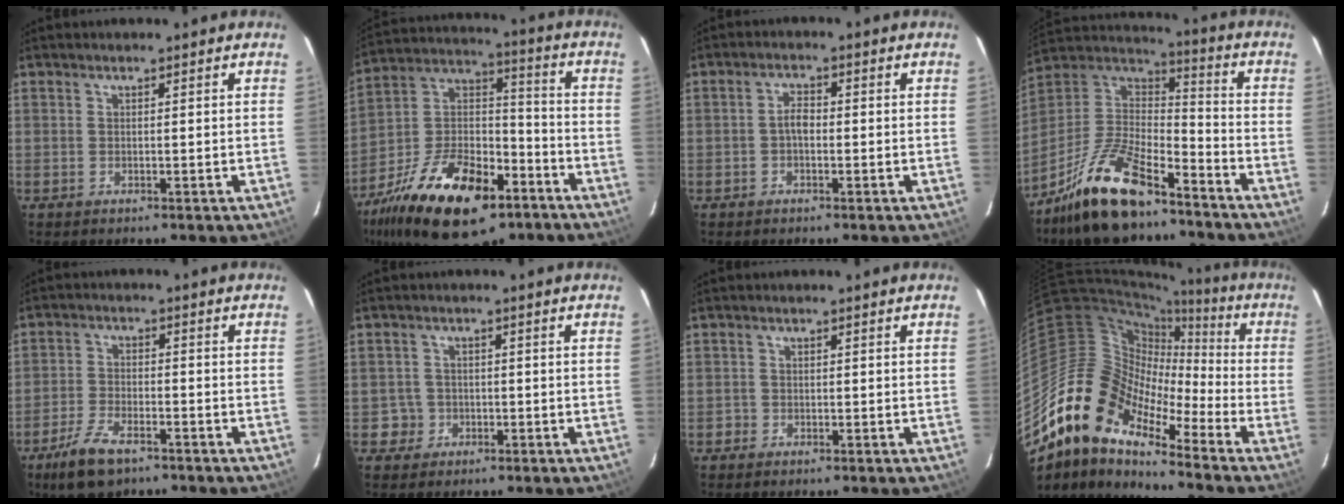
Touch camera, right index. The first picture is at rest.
{"total": 25.3, "force": [-14.2, 12.3, 16.9], "torque": [-0.327, 0.003, -0.230]}
{"total": 2.4, "force": [-0.6, 1.3, 1.9], "torque": [-0.036, 0.010, -0.011]}
{"total": 19.3, "force": [-13.6, 6.9, 11.9], "torque": [-0.250, -0.005, -0.246]}
{"total": 8.4, "force": [-5.7, 3.5, 5.1], "torque": [-0.127, -0.010, -0.109]}
{"total": 3.3, "force": [-1.0, 3.1, -0.2], "torque": [0.008, 0.021, -0.015]}
{"total": 1.3, "force": [-0.7, 1.1, -0.1], "torque": [-0.001, 0.005, -0.012]}
{"total": 15.9, "force": [-11.6, 6.8, 8.4], "torque": [-0.130, 0.001, -0.243]}